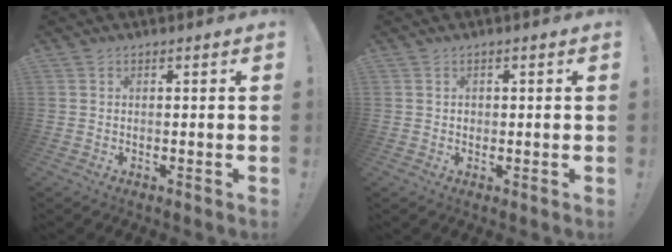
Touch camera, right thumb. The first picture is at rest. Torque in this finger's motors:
{"motor_torque": [0.09, 0.03, 0.15, -0.06, 0.00]}